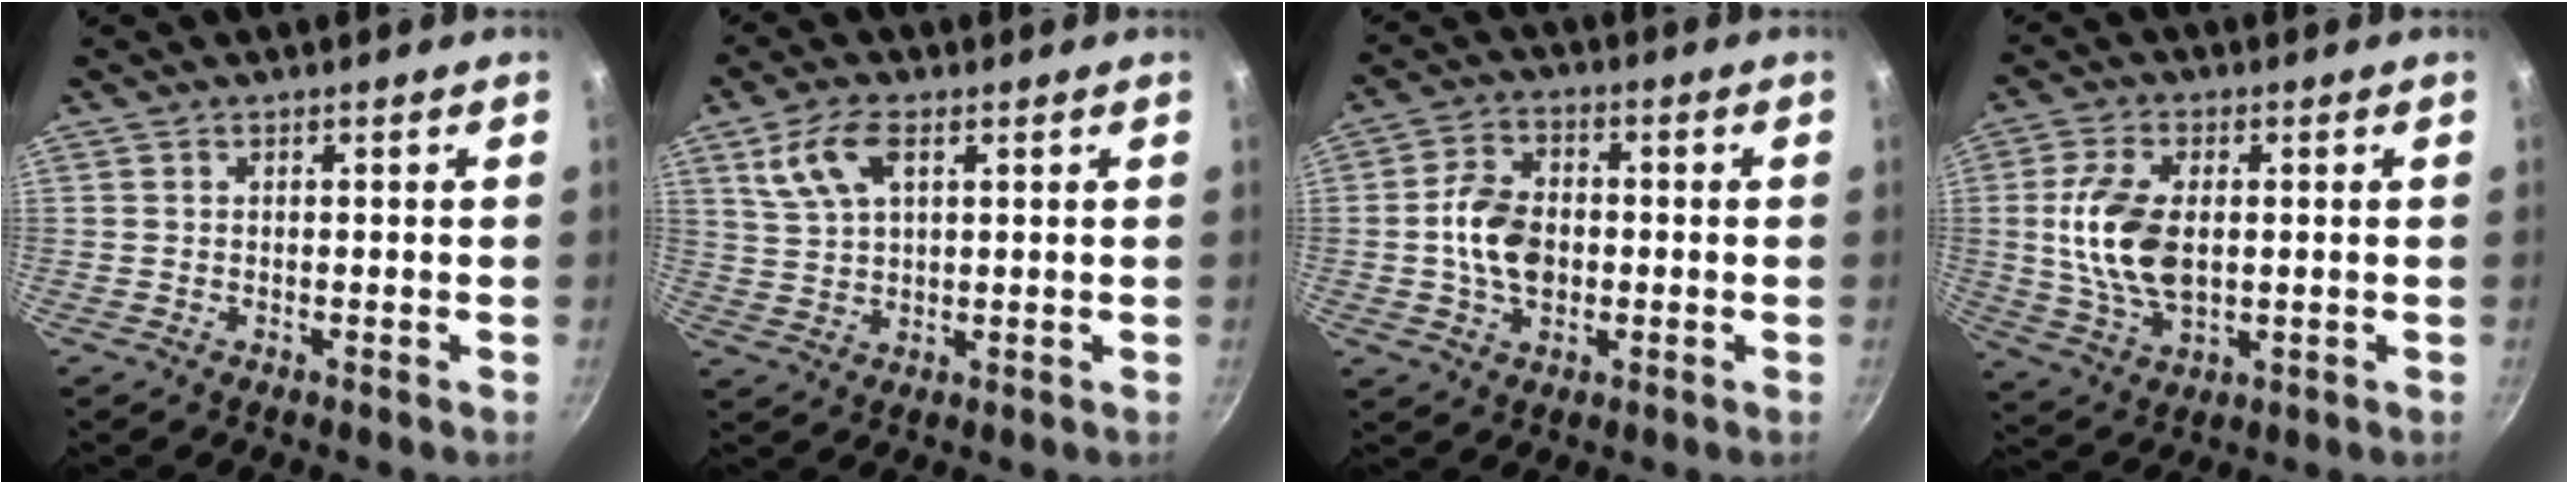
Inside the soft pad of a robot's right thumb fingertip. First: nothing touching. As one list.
[{"total": 7.8, "force": [3.4, 3.9, 5.8], "torque": [-0.120, 0.000, 0.072]}, {"total": 9.8, "force": [-0.6, 6.8, 7.0], "torque": [-0.111, 0.012, -0.016]}, {"total": 12.9, "force": [0.8, 7.2, 10.7], "torque": [-0.214, -0.004, 0.022]}]